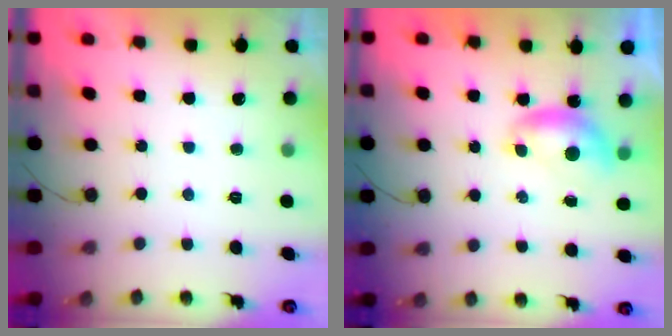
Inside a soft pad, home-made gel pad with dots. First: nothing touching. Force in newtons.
{"total": 6.2, "press": 6.2, "slide": 0.7}